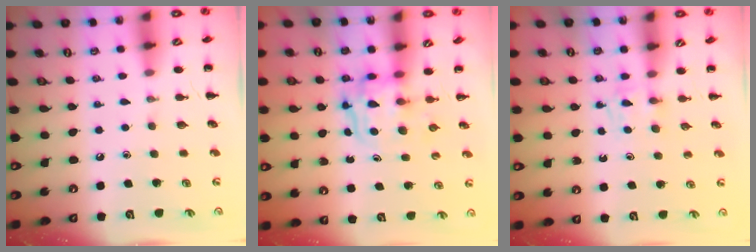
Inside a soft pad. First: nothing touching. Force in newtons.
{"total": 3.4, "press": 3.4, "slide": 0.2}
{"total": 2.5, "press": 2.2, "slide": 1.1}